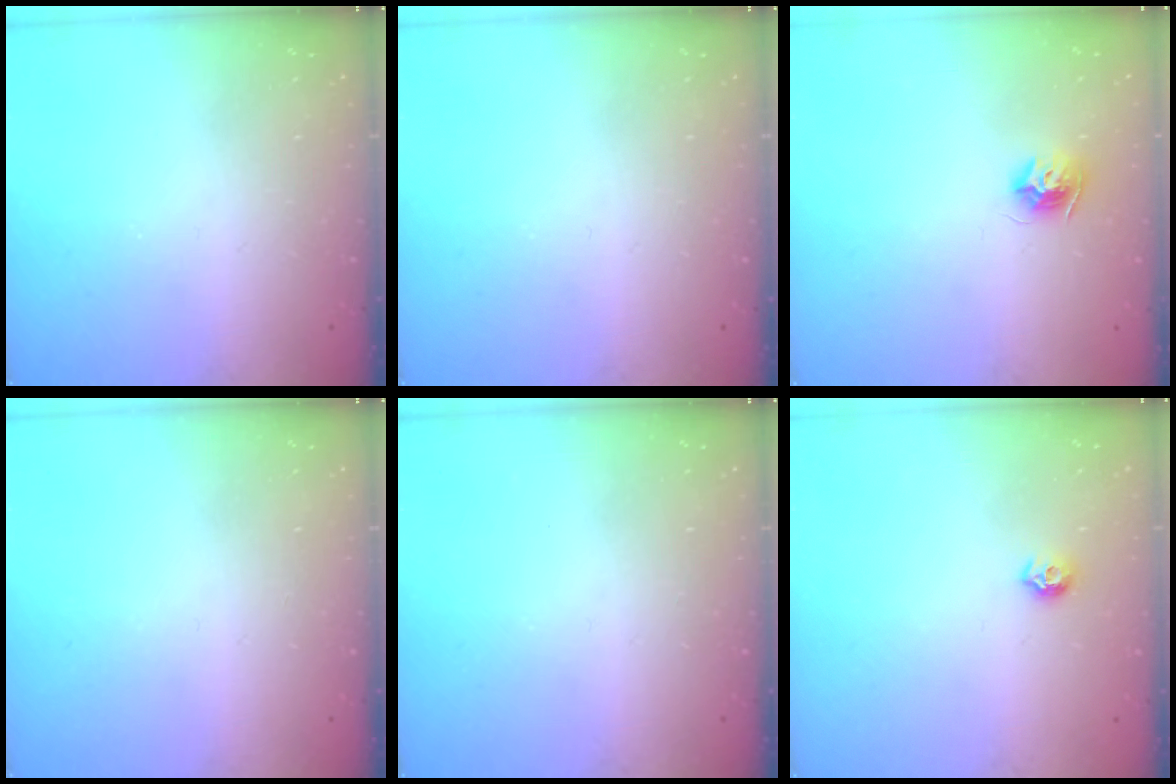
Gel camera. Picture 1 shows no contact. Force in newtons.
{"total": 0.0}
{"total": 8.3, "press": 8.3, "slide": 0.4}
{"total": 0.0}
{"total": 0.0}
{"total": 6.5, "press": 6.4, "slide": 0.9}